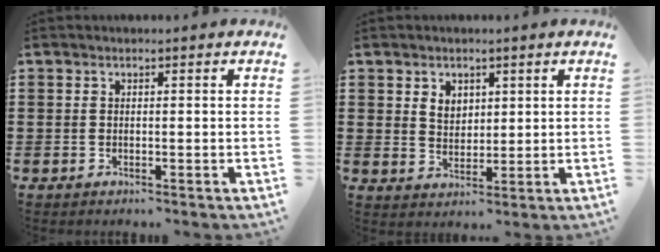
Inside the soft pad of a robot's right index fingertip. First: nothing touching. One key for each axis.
{"total": 3.1, "fx": 1.8, "fy": 2.3, "fz": 1.0, "tx": -0.028, "ty": 0.008, "tz": 0.032}